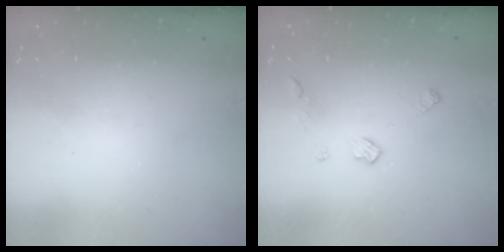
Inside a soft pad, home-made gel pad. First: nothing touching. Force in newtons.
{"total": 6.3, "press": 6.3, "slide": 0.1}